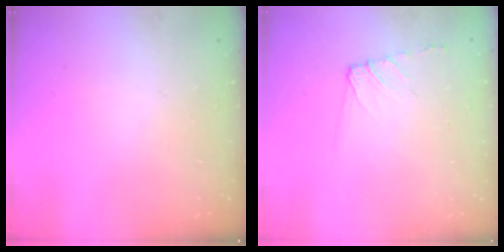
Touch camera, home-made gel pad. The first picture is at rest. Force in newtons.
{"total": 7.0, "press": 6.9, "slide": 1.0}